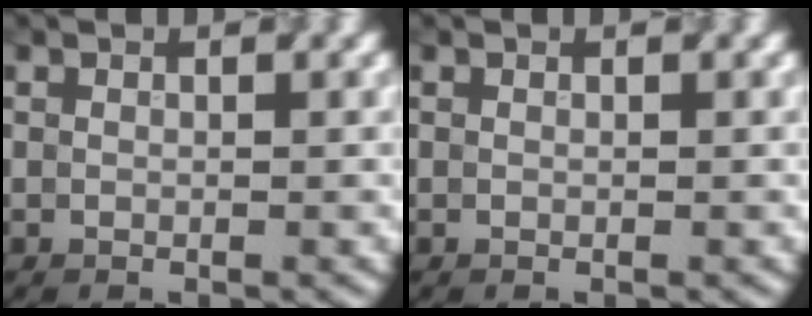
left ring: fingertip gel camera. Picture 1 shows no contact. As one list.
[{"total": 0.0}]